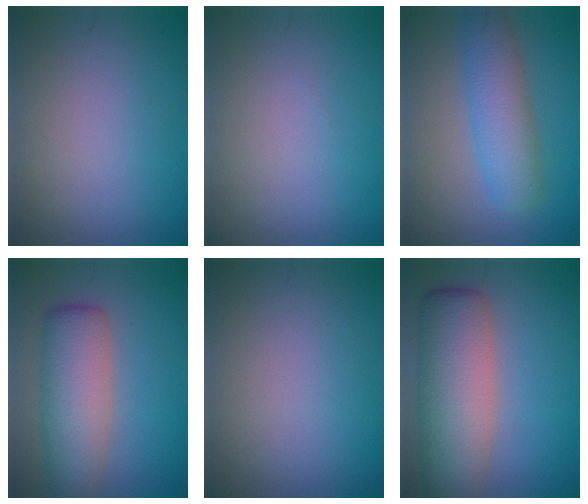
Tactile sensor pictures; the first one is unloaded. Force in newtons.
{"total": 0.0}
{"total": 5.4, "press": 5.4, "slide": 0.3}
{"total": 6.8, "press": 6.8, "slide": 0.3}
{"total": 0.0}
{"total": 9.4, "press": 9.3, "slide": 0.5}